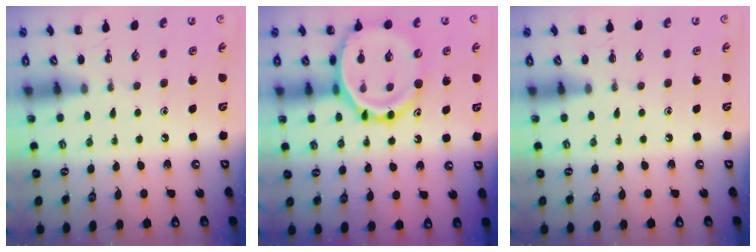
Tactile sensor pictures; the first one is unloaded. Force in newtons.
{"total": 17.0, "press": 16.6, "slide": 3.6}
{"total": 0.0}